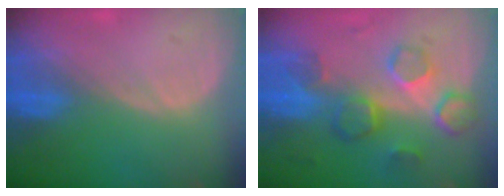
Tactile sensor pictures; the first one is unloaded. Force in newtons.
{"total": 8.7, "press": 8.0, "slide": 3.5}